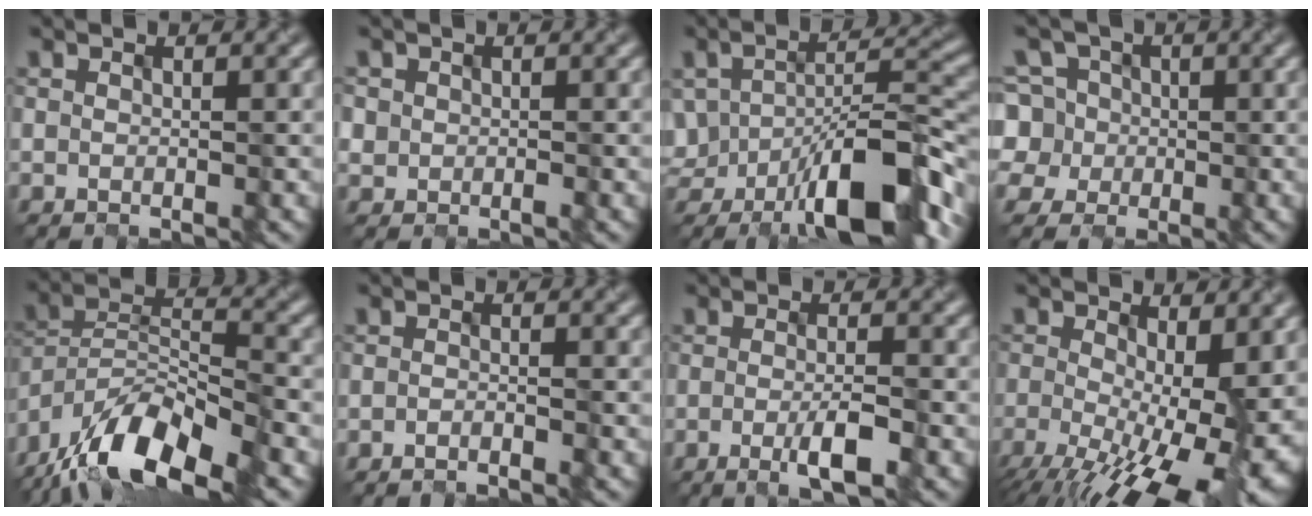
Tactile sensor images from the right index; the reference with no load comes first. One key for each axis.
{"total": 1.0, "fx": -0.1, "fy": 1.0, "fz": 0.0, "tx": 0.000, "ty": -0.003, "tz": 0.002}
{"total": 11.3, "fx": -5.5, "fy": 5.2, "fz": 8.4, "tx": -0.130, "ty": -0.010, "tz": -0.082}
{"total": 6.0, "fx": 0.3, "fy": 5.8, "fz": 1.8, "tx": -0.037, "ty": 0.037, "tz": -0.015}
{"total": 11.5, "fx": -8.6, "fy": 3.7, "fz": 6.6, "tx": -0.115, "ty": 0.004, "tz": -0.163}
{"total": 1.0, "fx": -0.9, "fy": 0.1, "fz": 0.4, "tx": -0.003, "ty": -0.002, "tz": -0.019}
{"total": 3.0, "fx": -1.2, "fy": 0.5, "fz": 2.6, "tx": -0.046, "ty": -0.007, "tz": -0.020}
{"total": 14.7, "fx": -4.1, "fy": 7.0, "fz": 12.3, "tx": -0.196, "ty": -0.037, "tz": -0.053}